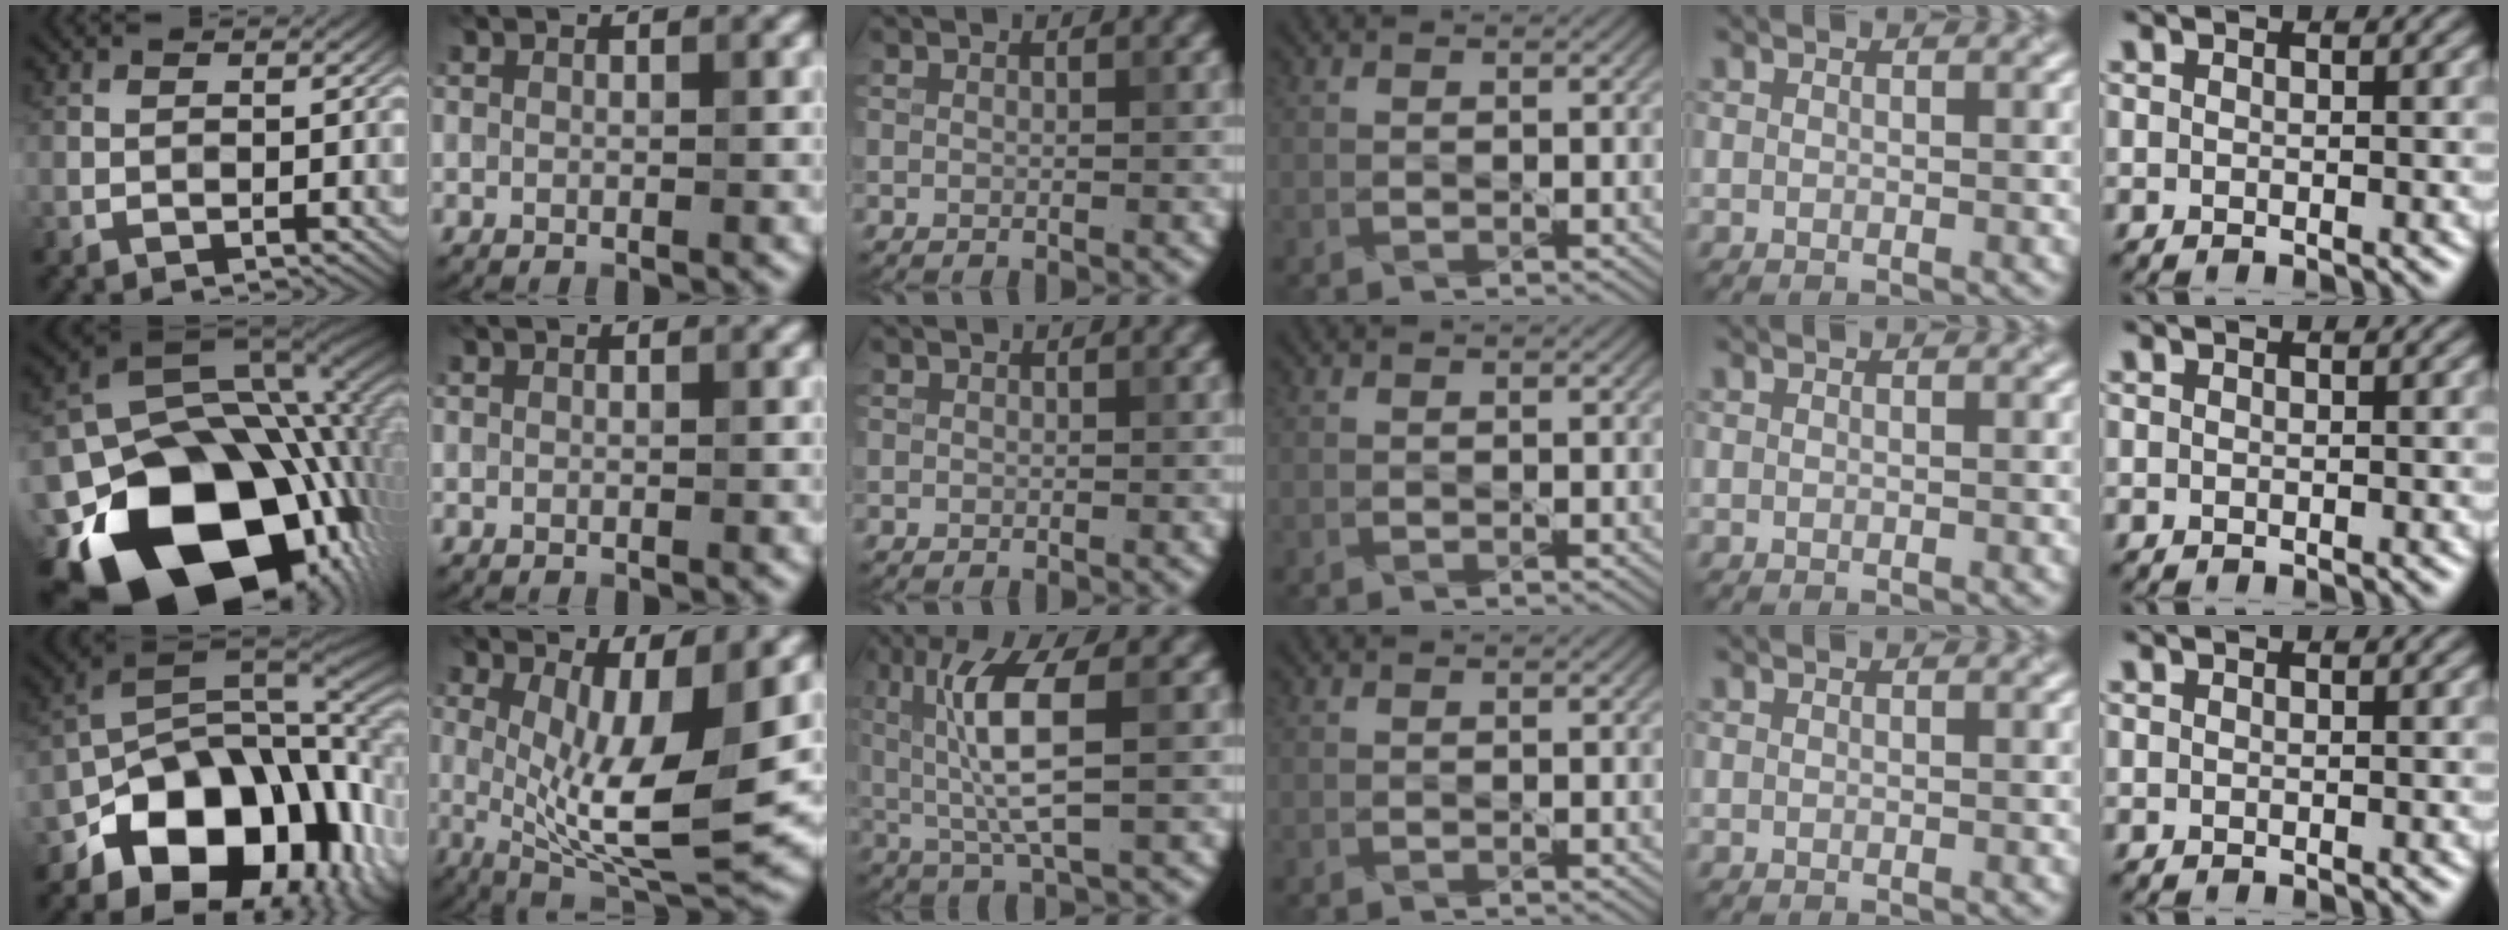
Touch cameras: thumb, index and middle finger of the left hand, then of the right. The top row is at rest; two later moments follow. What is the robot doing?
{"motion": "shake", "object": "tambourine"}